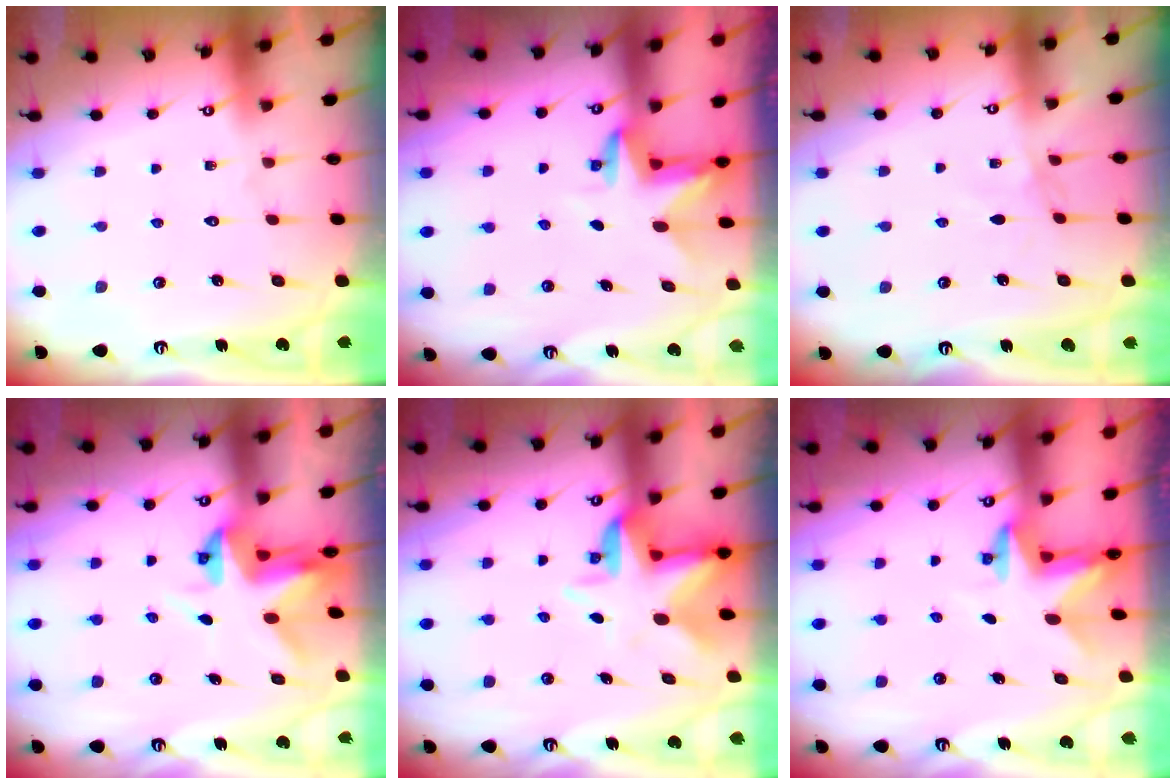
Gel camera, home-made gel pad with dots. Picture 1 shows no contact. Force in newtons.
{"total": 3.6, "press": 3.6, "slide": 0.2}
{"total": 1.7, "press": 1.6, "slide": 0.4}
{"total": 4.4, "press": 4.3, "slide": 0.3}
{"total": 5.6, "press": 5.4, "slide": 1.7}
{"total": 2.4, "press": 2.3, "slide": 0.4}